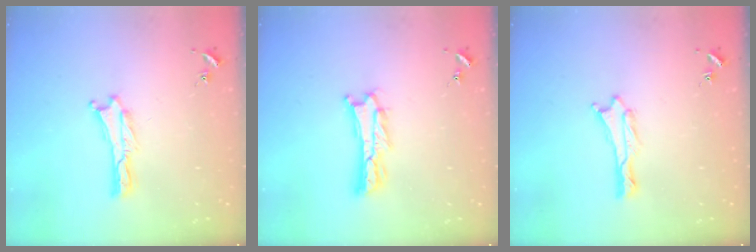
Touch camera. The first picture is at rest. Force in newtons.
{"total": 3.0, "press": 2.9, "slide": 0.4}
{"total": 0.8, "press": 0.8, "slide": 0.2}